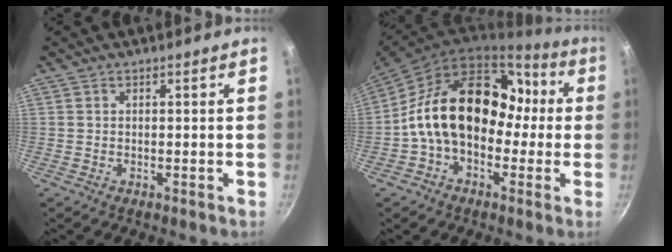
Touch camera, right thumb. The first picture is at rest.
{"total": 20.1, "force": [-0.3, 14.4, 13.9], "torque": [-0.187, 0.064, -0.015]}